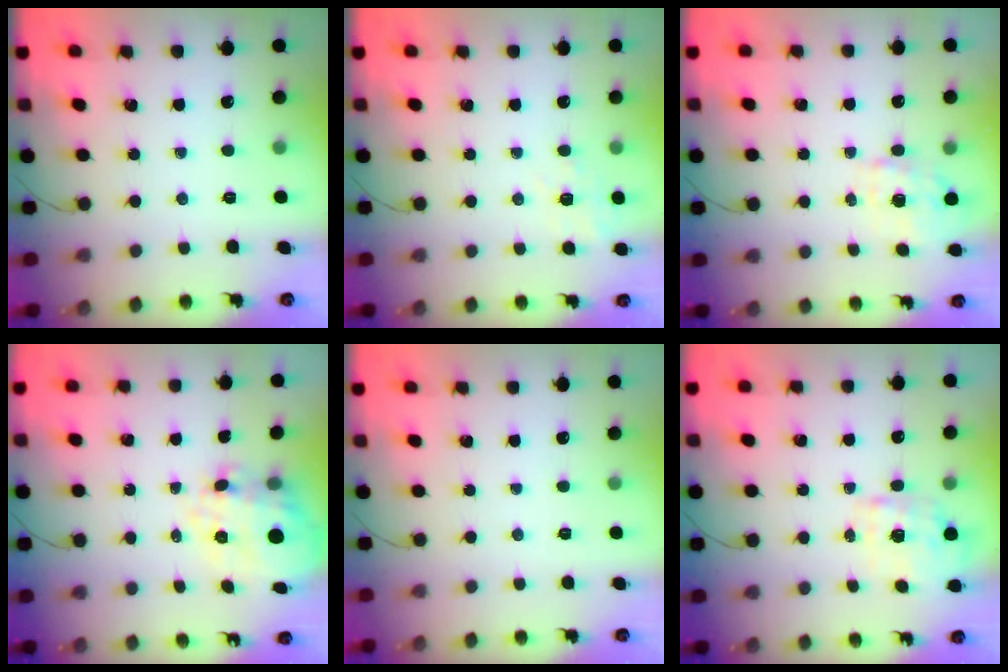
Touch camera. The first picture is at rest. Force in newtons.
{"total": 7.6, "press": 7.3, "slide": 1.9}
{"total": 5.8, "press": 5.7, "slide": 1.0}
{"total": 11.9, "press": 11.6, "slide": 2.6}
{"total": 2.5, "press": 2.5, "slide": 0.5}
{"total": 1.8, "press": 1.8, "slide": 0.5}